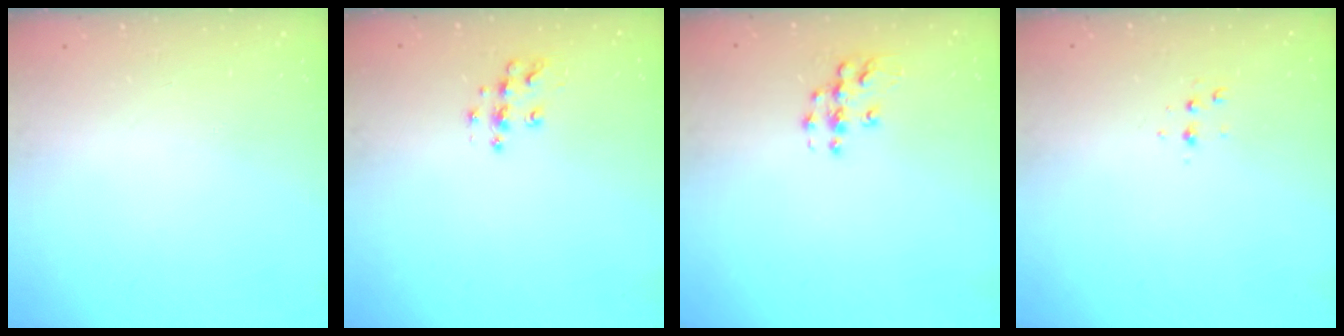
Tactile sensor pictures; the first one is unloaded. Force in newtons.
{"total": 8.7, "press": 8.7, "slide": 0.5}
{"total": 8.2, "press": 8.2, "slide": 0.4}
{"total": 3.6, "press": 3.1, "slide": 1.7}